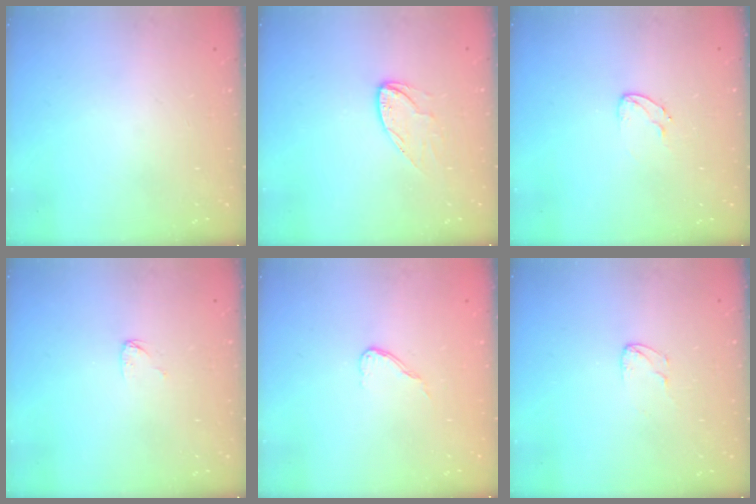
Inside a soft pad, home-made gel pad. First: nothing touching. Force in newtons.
{"total": 7.0, "press": 7.0, "slide": 0.3}
{"total": 4.4, "press": 4.4, "slide": 0.4}
{"total": 3.8, "press": 3.8, "slide": 0.3}
{"total": 5.1, "press": 5.1, "slide": 0.4}
{"total": 2.5, "press": 2.5, "slide": 0.2}